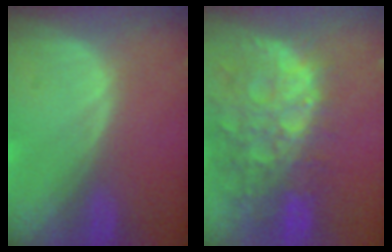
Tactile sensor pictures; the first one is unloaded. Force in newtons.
{"total": 14.0, "press": 11.3, "slide": 8.2}